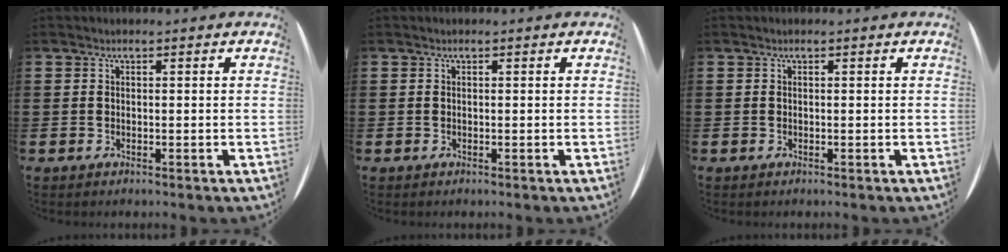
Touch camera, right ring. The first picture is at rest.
{"total": 0.0}
{"total": 0.0}